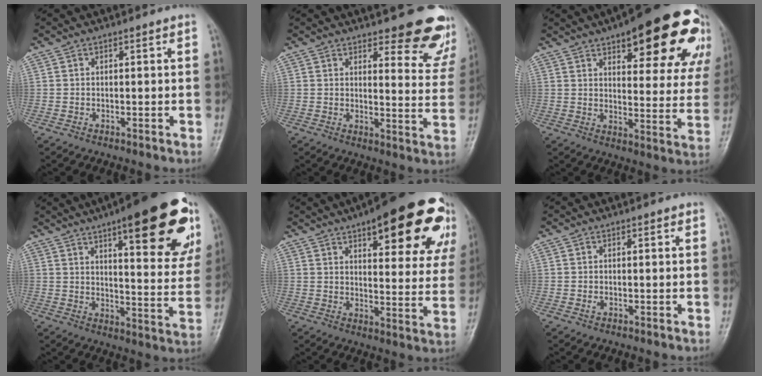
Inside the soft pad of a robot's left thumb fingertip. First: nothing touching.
{"total": 13.9, "force": [11.0, 4.6, 7.1], "torque": [-0.030, -0.075, 0.114]}
{"total": 25.0, "force": [14.8, 8.8, 18.2], "torque": [-0.195, -0.038, 0.183]}
{"total": 25.0, "force": [13.3, 7.3, 19.9], "torque": [-0.228, -0.035, 0.180]}
{"total": 24.4, "force": [13.8, 8.1, 18.4], "torque": [-0.204, -0.030, 0.174]}
{"total": 0.7, "force": [0.0, 0.5, 0.5], "torque": [-0.005, 0.000, 0.000]}